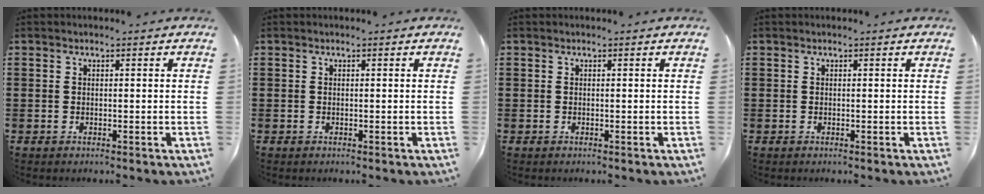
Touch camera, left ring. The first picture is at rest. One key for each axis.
{"total": 0.0}
{"total": 0.0}
{"total": 0.0}